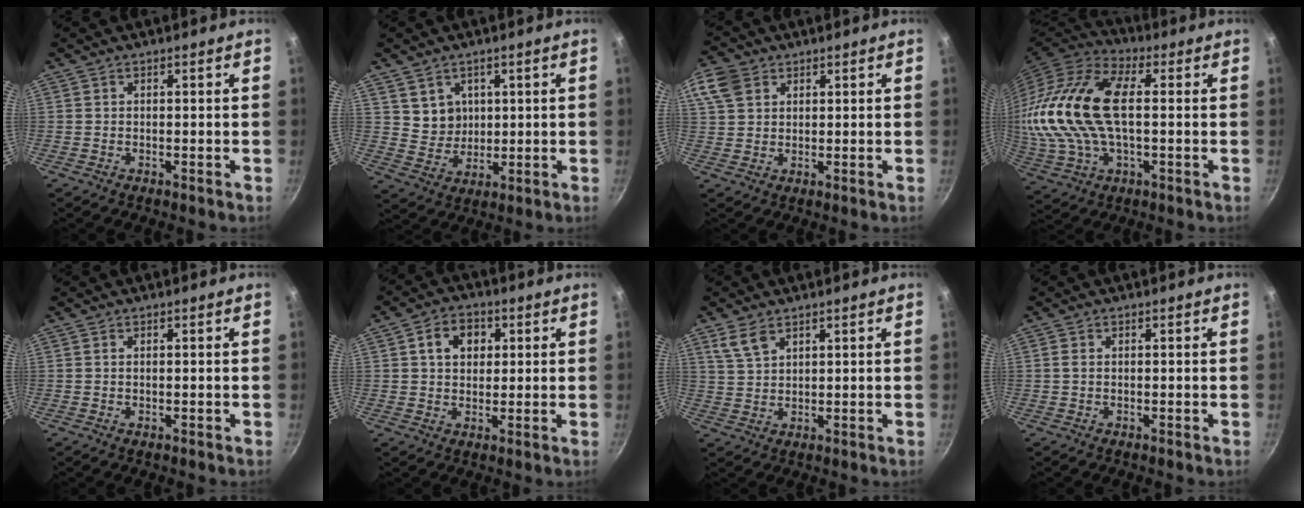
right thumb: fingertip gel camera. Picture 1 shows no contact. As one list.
[{"total": 5.9, "force": [2.1, 5.1, 1.9], "torque": [-0.014, -0.011, 0.049]}, {"total": 7.7, "force": [3.6, 5.7, 3.8], "torque": [-0.066, 0.000, 0.063]}, {"total": 21.2, "force": [2.1, 11.6, 17.6], "torque": [-0.355, 0.020, 0.034]}, {"total": 0.0}, {"total": 6.8, "force": [1.9, 5.2, 3.9], "torque": [-0.039, 0.005, 0.025]}, {"total": 4.7, "force": [3.0, 2.4, 2.7], "torque": [-0.046, -0.011, 0.062]}, {"total": 0.9, "force": [0.0, 0.6, 0.7], "torque": [-0.013, 0.001, -0.001]}]